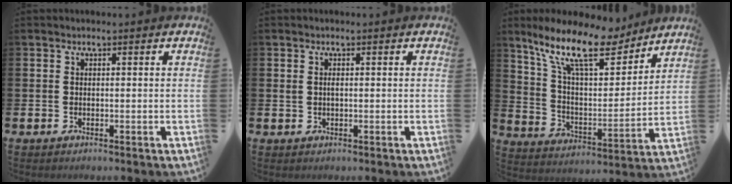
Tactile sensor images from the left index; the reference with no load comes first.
{"total": 0.7, "force": [0.1, 0.3, 0.6], "torque": [-0.012, 0.003, 0.001]}
{"total": 13.8, "force": [10.4, 4.8, 7.8], "torque": [-0.179, -0.053, 0.179]}